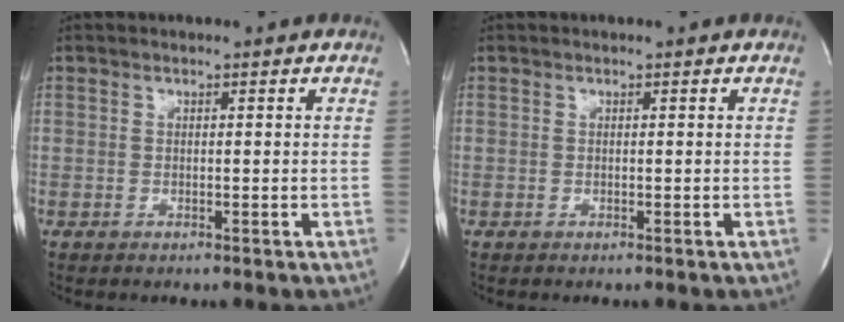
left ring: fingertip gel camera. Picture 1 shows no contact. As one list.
[{"total": 0.0}]